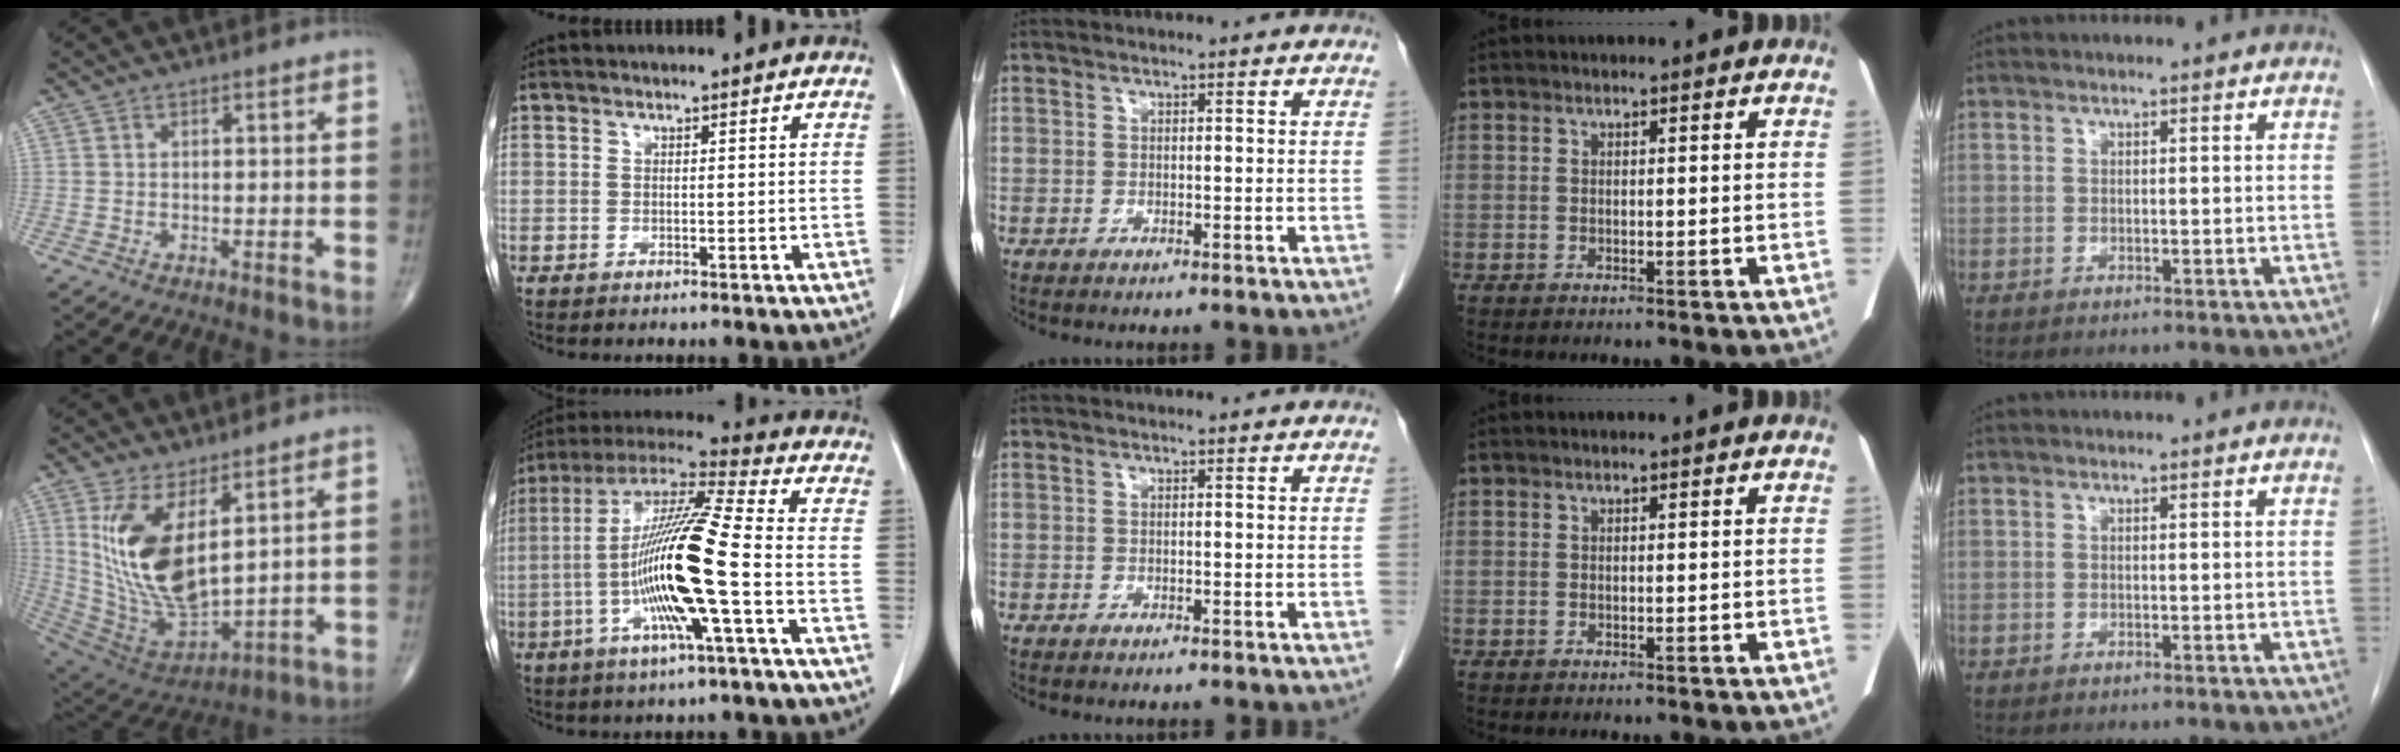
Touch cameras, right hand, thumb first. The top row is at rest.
{"thumb": {"total": 17.8, "force": [5.4, 8.0, 14.9], "torque": [-0.284, -0.037, 0.128]}, "index": {"total": 17.2, "force": [-3.7, 0.1, 16.8], "torque": [-0.331, -0.002, -0.082]}}